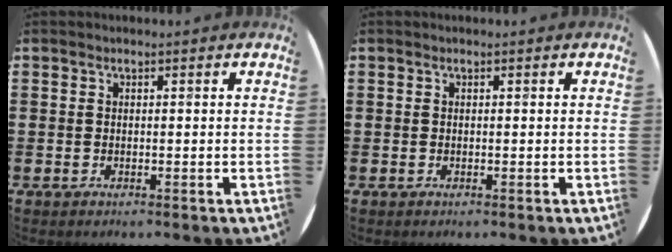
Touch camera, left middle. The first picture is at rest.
{"total": 0.0}